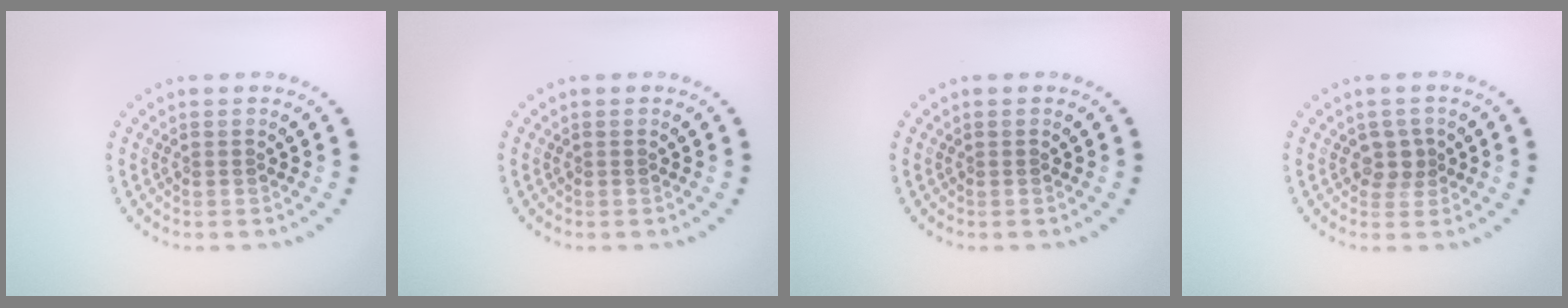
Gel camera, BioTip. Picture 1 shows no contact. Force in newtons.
{"total": 0.0}
{"total": 0.0}
{"total": 2.0, "press": 1.6, "slide": 1.1}